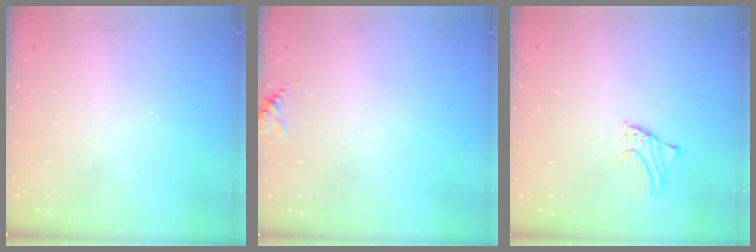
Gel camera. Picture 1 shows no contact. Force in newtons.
{"total": 5.7, "press": 5.7, "slide": 0.5}
{"total": 0.9, "press": 0.9, "slide": 0.1}